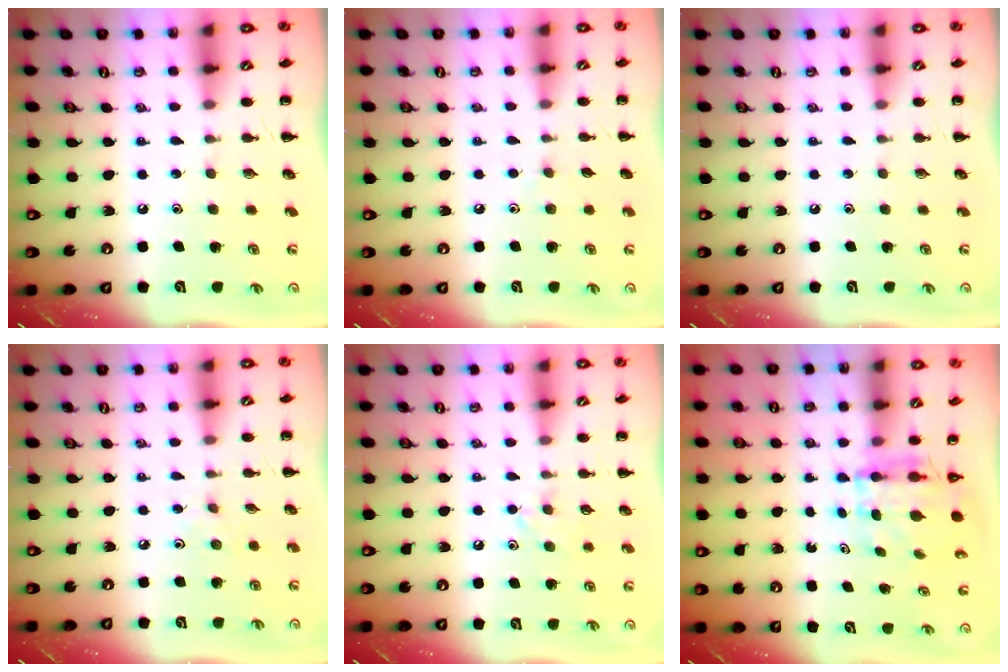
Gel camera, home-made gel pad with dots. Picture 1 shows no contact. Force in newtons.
{"total": 4.0, "press": 3.7, "slide": 1.5}
{"total": 0.0}
{"total": 2.5, "press": 2.3, "slide": 1.0}
{"total": 6.5, "press": 6.3, "slide": 1.6}
{"total": 4.6, "press": 4.4, "slide": 1.6}